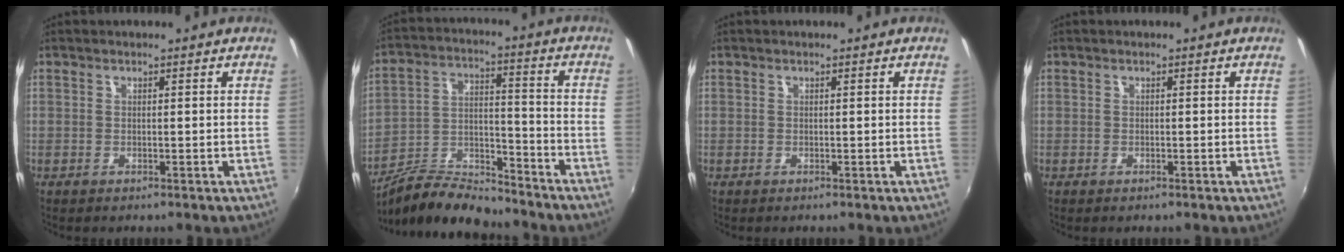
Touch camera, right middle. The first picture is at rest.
{"total": 11.3, "force": [-9.9, 3.7, 4.0], "torque": [-0.083, 0.017, -0.179]}
{"total": 0.0}
{"total": 0.0}